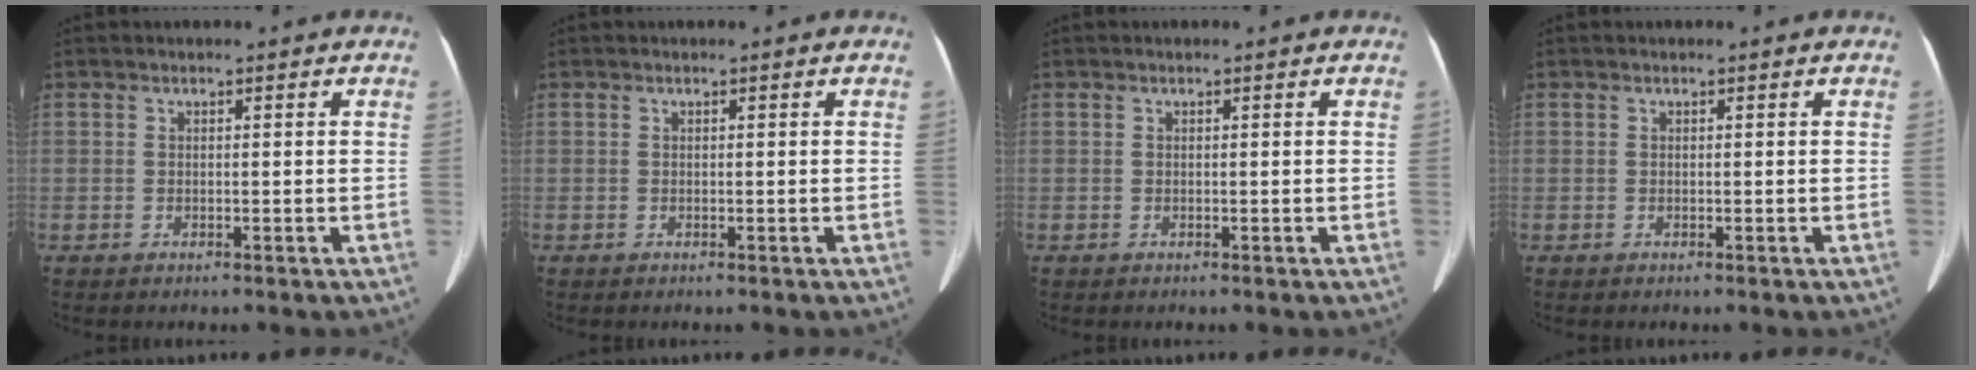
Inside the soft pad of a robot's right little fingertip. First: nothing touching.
{"total": 0.0}
{"total": 0.0}
{"total": 0.0}